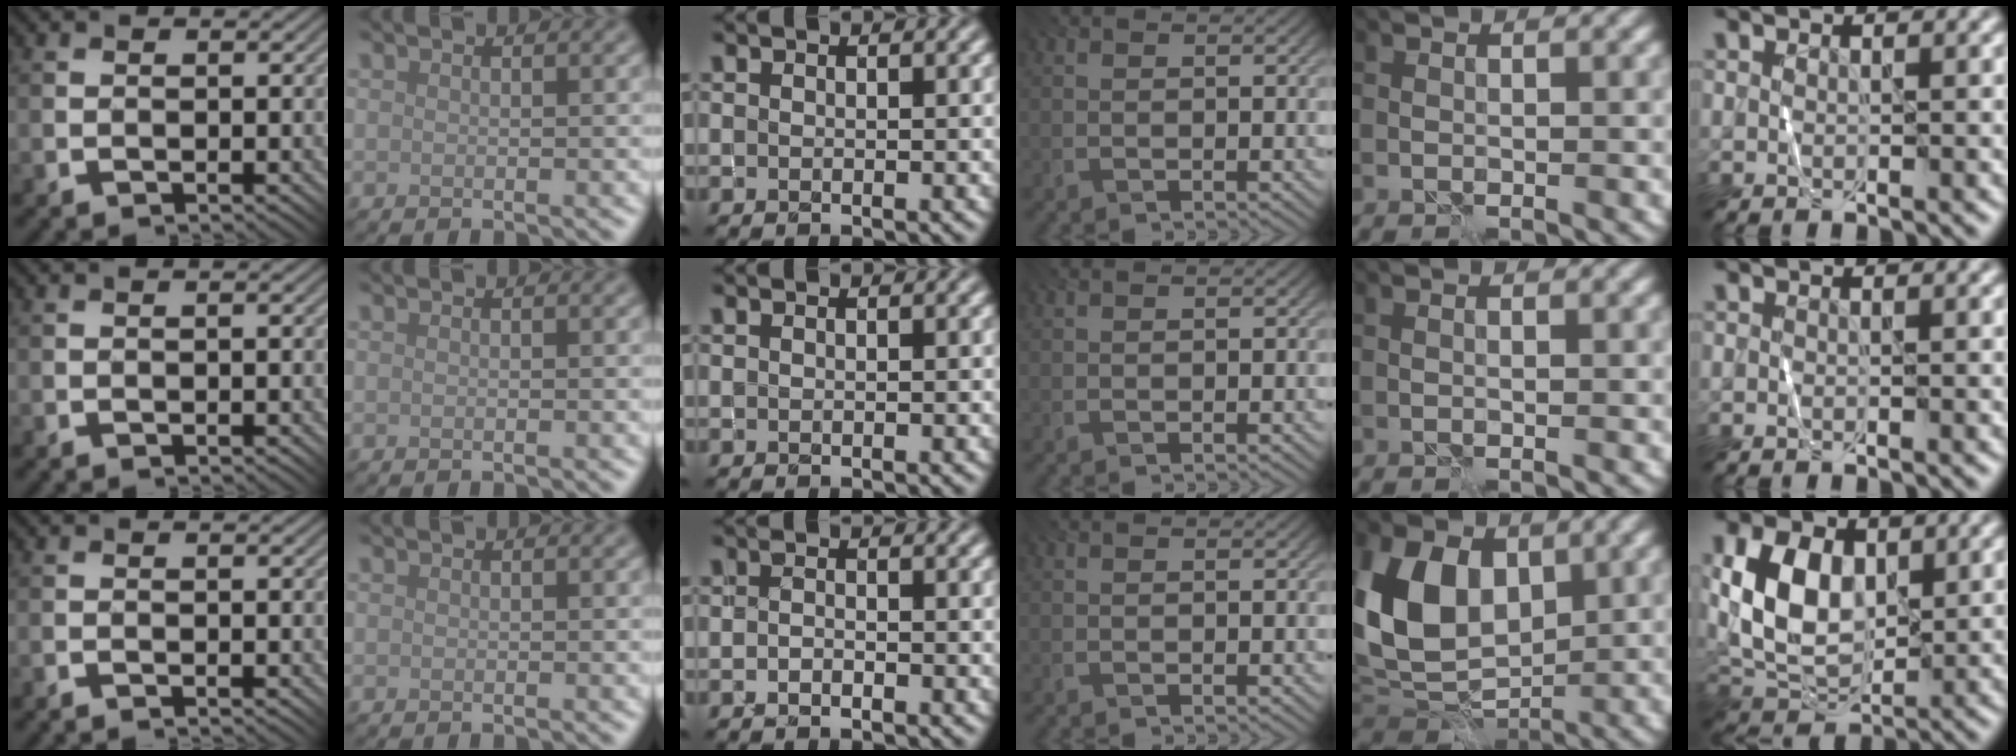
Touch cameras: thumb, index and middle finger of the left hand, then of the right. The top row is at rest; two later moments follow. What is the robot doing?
{"motion": "fold", "object": "shorts"}